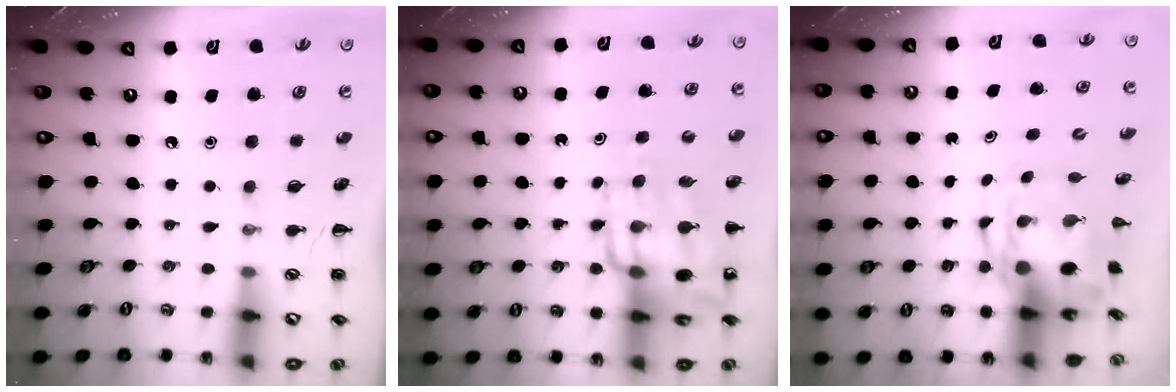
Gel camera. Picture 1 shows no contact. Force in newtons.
{"total": 14.7, "press": 14.2, "slide": 3.8}
{"total": 4.4, "press": 4.2, "slide": 1.1}